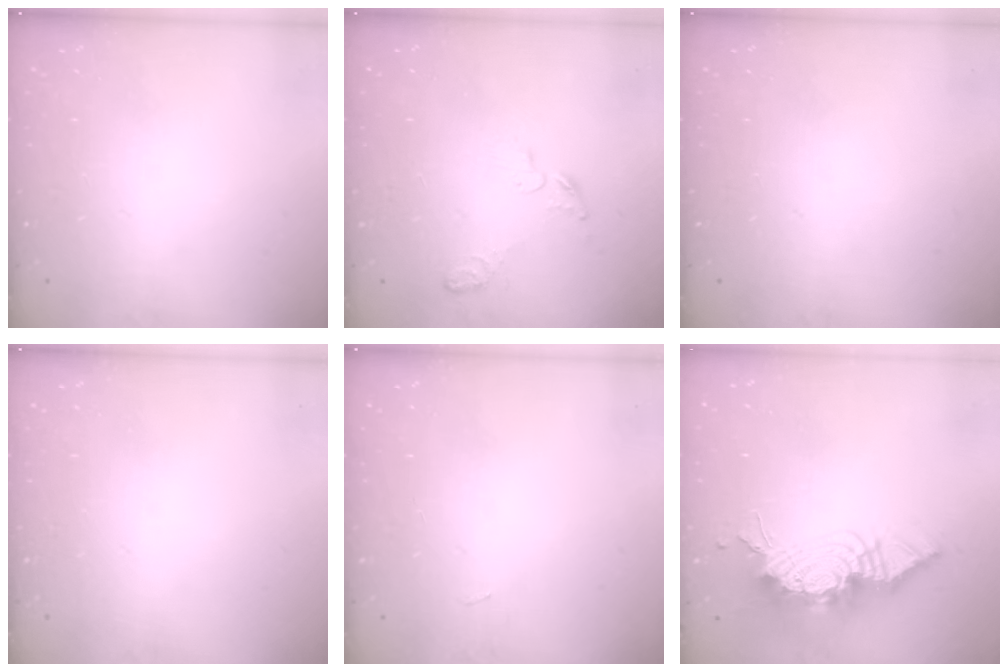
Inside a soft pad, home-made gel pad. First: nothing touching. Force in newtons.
{"total": 5.2, "press": 5.2, "slide": 0.6}
{"total": 0.0}
{"total": 0.0}
{"total": 2.8, "press": 2.4, "slide": 1.4}
{"total": 18.1, "press": 18.0, "slide": 1.9}